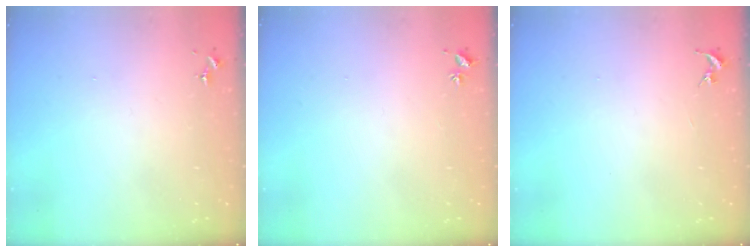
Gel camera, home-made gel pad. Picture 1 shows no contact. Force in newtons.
{"total": 2.0, "press": 2.0, "slide": 0.3}
{"total": 0.0}